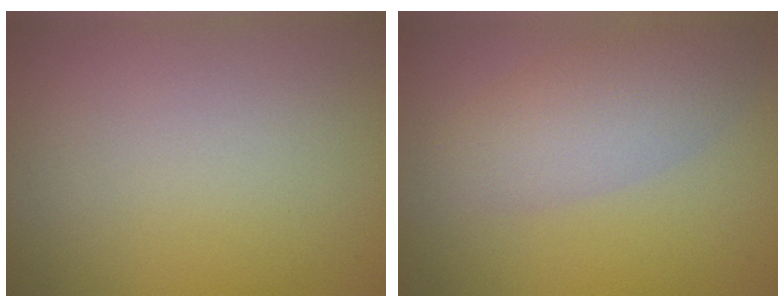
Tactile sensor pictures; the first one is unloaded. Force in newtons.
{"total": 4.0, "press": 4.0, "slide": 0.3}